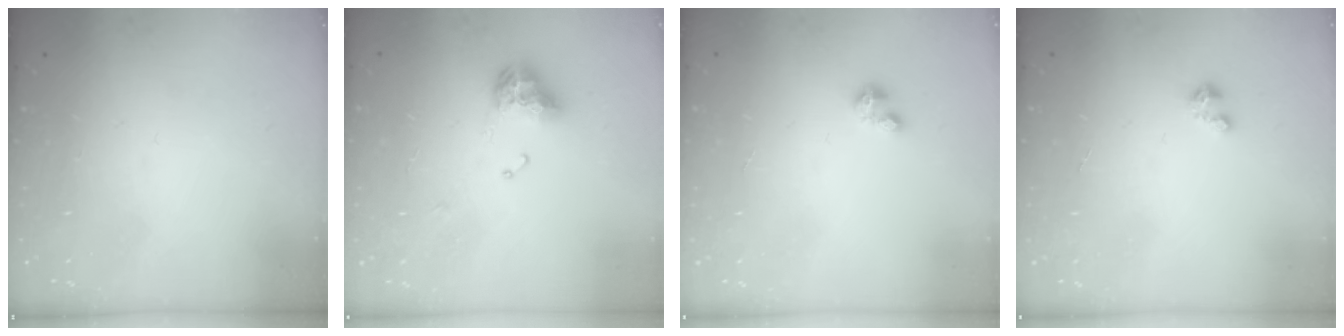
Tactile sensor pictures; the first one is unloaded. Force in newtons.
{"total": 9.4, "press": 9.4, "slide": 1.1}
{"total": 1.7, "press": 1.7, "slide": 0.4}
{"total": 1.6, "press": 1.6, "slide": 0.2}